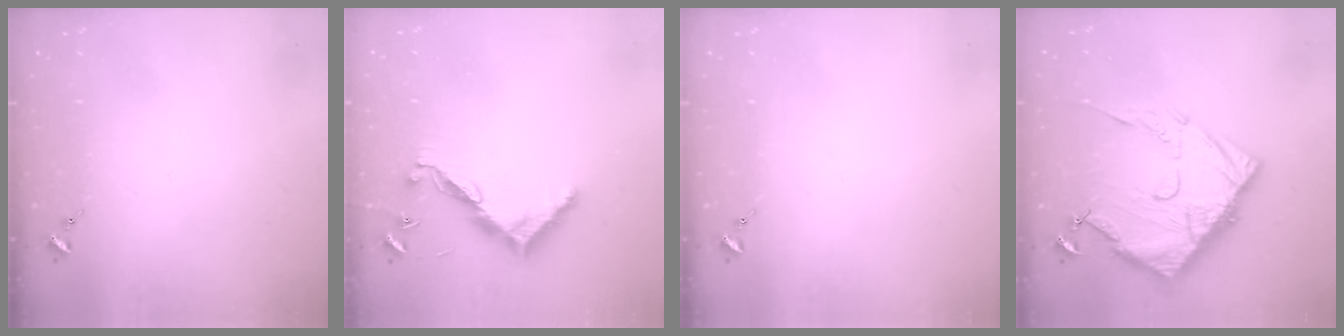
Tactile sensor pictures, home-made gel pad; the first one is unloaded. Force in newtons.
{"total": 10.9, "press": 10.9, "slide": 0.4}
{"total": 0.0}
{"total": 18.0, "press": 17.9, "slide": 1.9}